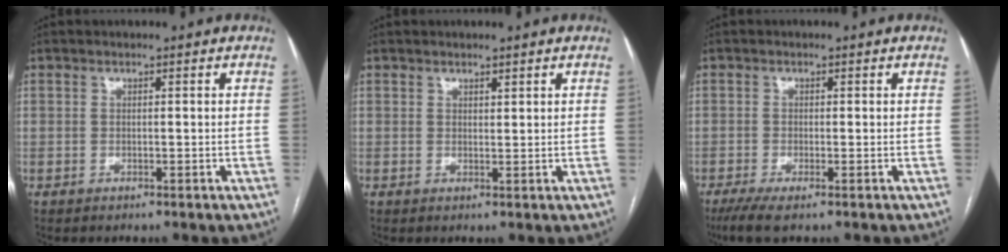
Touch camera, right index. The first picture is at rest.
{"total": 1.0, "force": [0.9, 0.3, 0.5], "torque": [-0.010, -0.002, 0.014]}
{"total": 3.8, "force": [-2.3, 0.7, 3.0], "torque": [-0.057, -0.011, -0.041]}